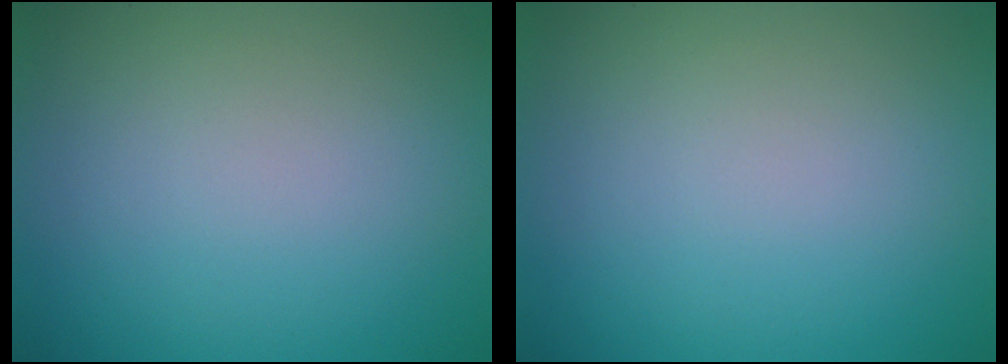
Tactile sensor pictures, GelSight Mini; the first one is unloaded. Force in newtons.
{"total": 0.0}